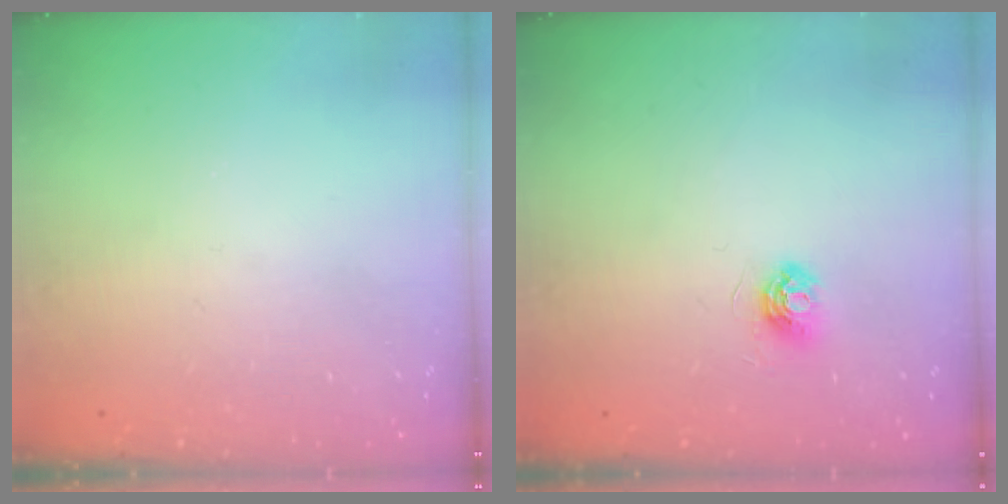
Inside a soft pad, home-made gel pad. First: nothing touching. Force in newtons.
{"total": 5.1, "press": 5.1, "slide": 0.5}